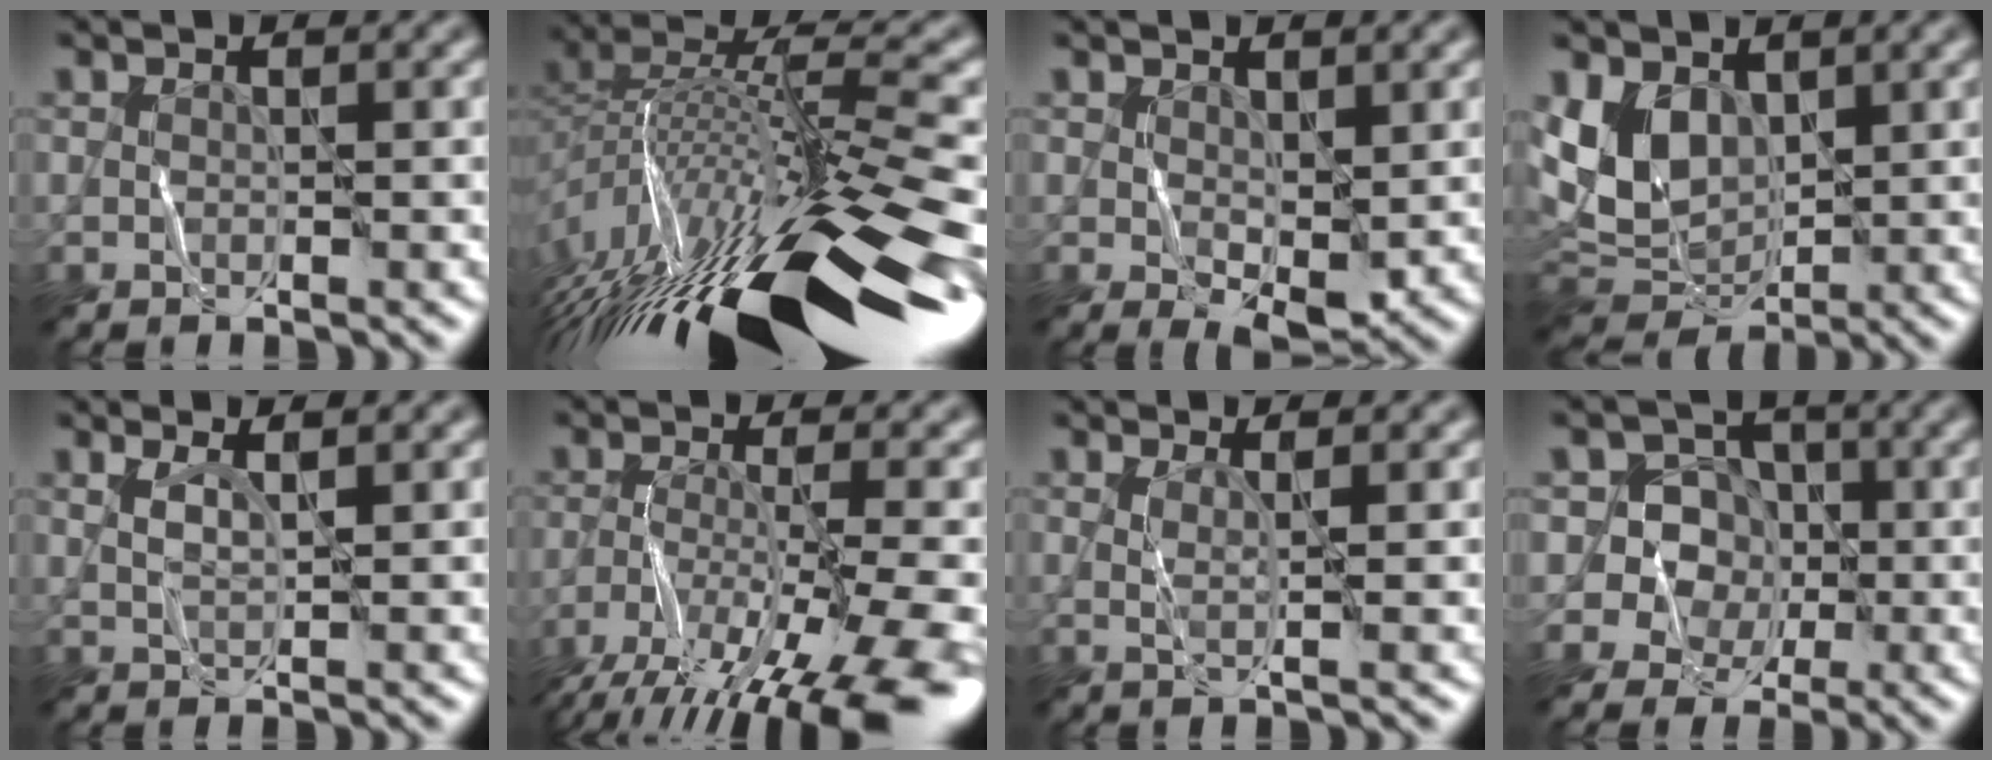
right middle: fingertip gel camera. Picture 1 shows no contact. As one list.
[{"total": 17.7, "force": [-10.2, 4.3, 13.8], "torque": [-0.265, 0.030, -0.168]}, {"total": 1.8, "force": [0.3, 0.5, 1.7], "torque": [-0.041, -0.004, 0.019]}, {"total": 5.3, "force": [1.7, 3.7, 3.4], "torque": [-0.088, -0.007, 0.041]}, {"total": 1.5, "force": [0.8, 0.1, 1.2], "torque": [-0.028, 0.001, 0.024]}, {"total": 12.7, "force": [-8.6, 2.6, 9.0], "torque": [-0.187, -0.014, -0.124]}, {"total": 1.6, "force": [0.3, 0.0, 1.5], "torque": [-0.038, -0.003, 0.013]}, {"total": 4.9, "force": [-0.2, 4.7, 1.3], "torque": [-0.019, 0.022, -0.013]}]